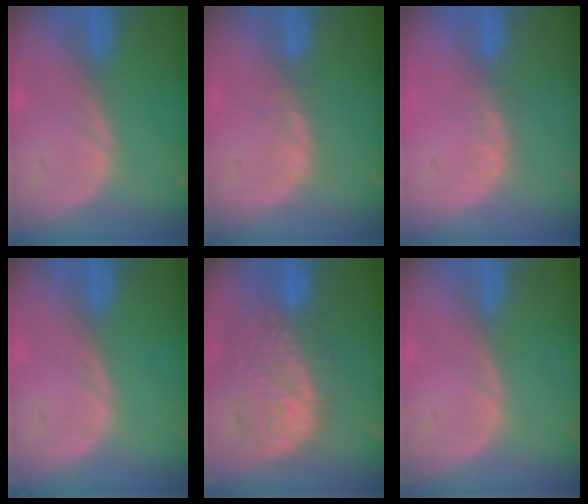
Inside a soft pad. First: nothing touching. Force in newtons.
{"total": 1.9, "press": 1.8, "slide": 0.5}
{"total": 2.5, "press": 1.9, "slide": 1.5}
{"total": 0.0}
{"total": 12.0, "press": 10.7, "slide": 5.4}
{"total": 0.0}